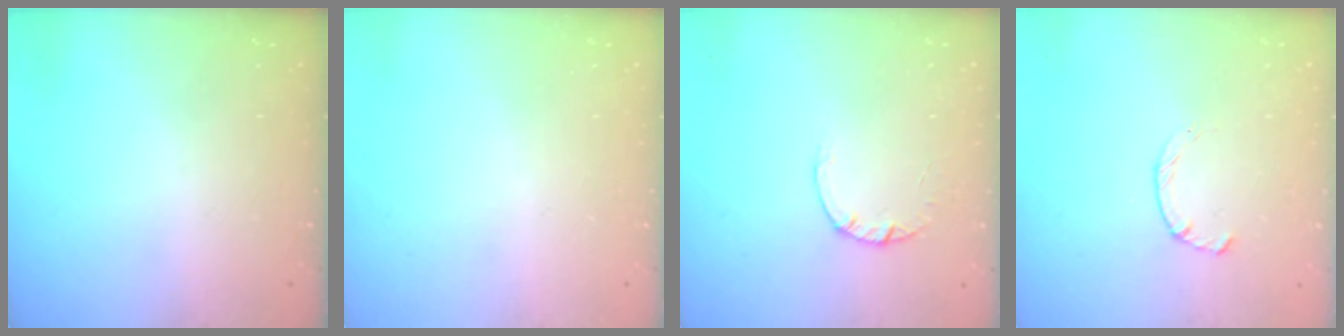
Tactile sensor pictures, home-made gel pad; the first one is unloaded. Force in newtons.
{"total": 0.0}
{"total": 1.8, "press": 1.8, "slide": 0.1}
{"total": 2.2, "press": 2.2, "slide": 0.4}